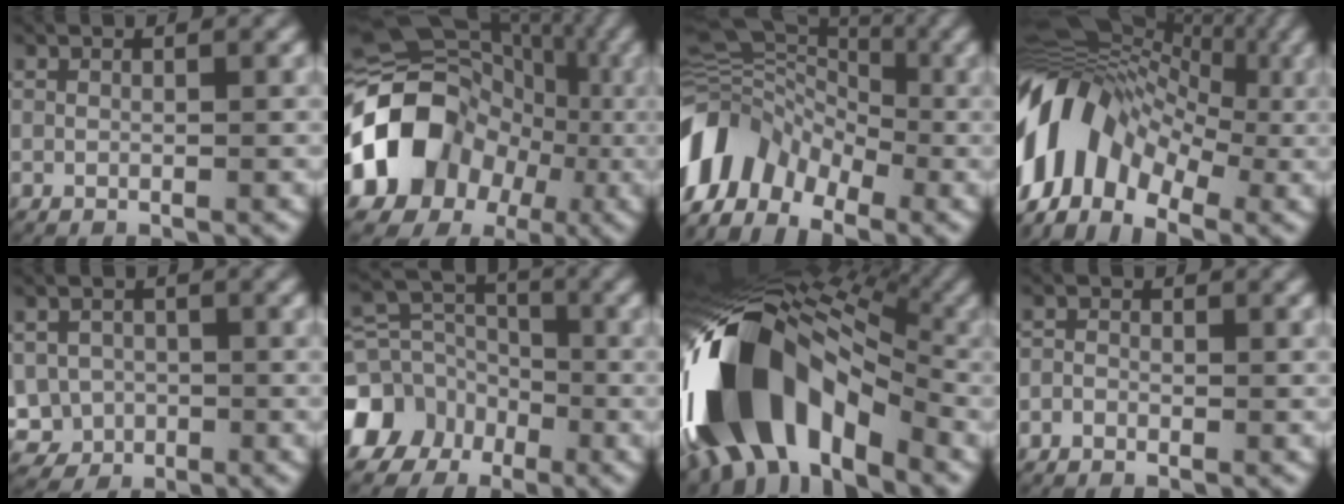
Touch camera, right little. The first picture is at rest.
{"total": 16.7, "force": [-1.0, 13.3, 10.1], "torque": [-0.193, -0.026, -0.015]}
{"total": 12.2, "force": [-3.2, 9.7, 6.7], "torque": [-0.144, -0.018, -0.053]}
{"total": 18.5, "force": [-1.4, 14.8, 10.9], "torque": [-0.239, -0.020, -0.028]}
{"total": 6.1, "force": [-2.2, 5.4, 1.8], "torque": [-0.033, -0.022, -0.035]}
{"total": 11.0, "force": [-2.3, 9.6, 4.7], "torque": [-0.089, -0.036, -0.044]}
{"total": 19.6, "force": [-2.5, 12.2, 15.1], "torque": [-0.244, 0.007, -0.053]}
{"total": 1.1, "force": [-0.8, 0.8, 0.1], "torque": [-0.004, -0.004, -0.015]}